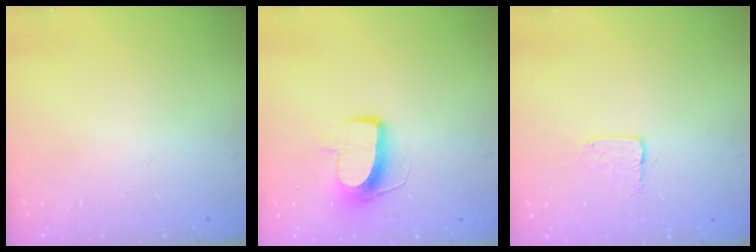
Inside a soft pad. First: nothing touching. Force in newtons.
{"total": 10.5, "press": 10.5, "slide": 0.8}
{"total": 3.4, "press": 3.4, "slide": 0.2}